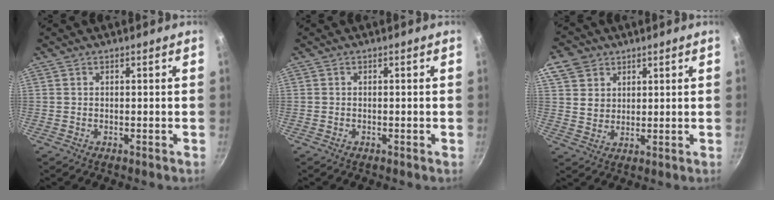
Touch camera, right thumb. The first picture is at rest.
{"total": 0.0}
{"total": 7.5, "force": [3.9, 6.0, 2.4], "torque": [-0.013, -0.007, 0.069]}